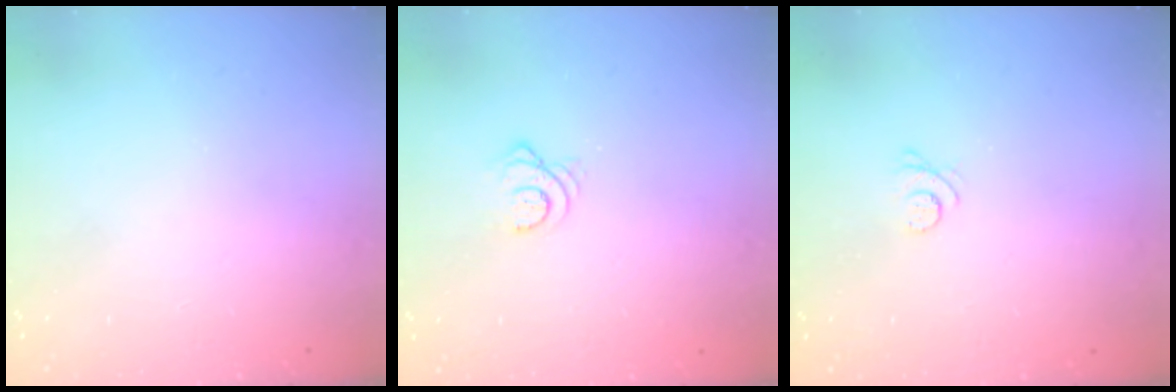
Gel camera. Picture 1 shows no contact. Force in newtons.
{"total": 3.7, "press": 3.7, "slide": 0.6}
{"total": 2.6, "press": 2.6, "slide": 0.3}